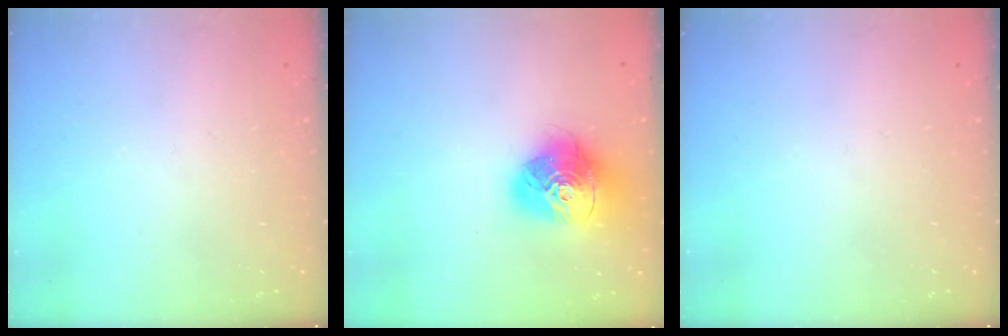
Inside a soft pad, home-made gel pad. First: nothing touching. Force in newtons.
{"total": 17.1, "press": 17.0, "slide": 2.2}
{"total": 0.0}